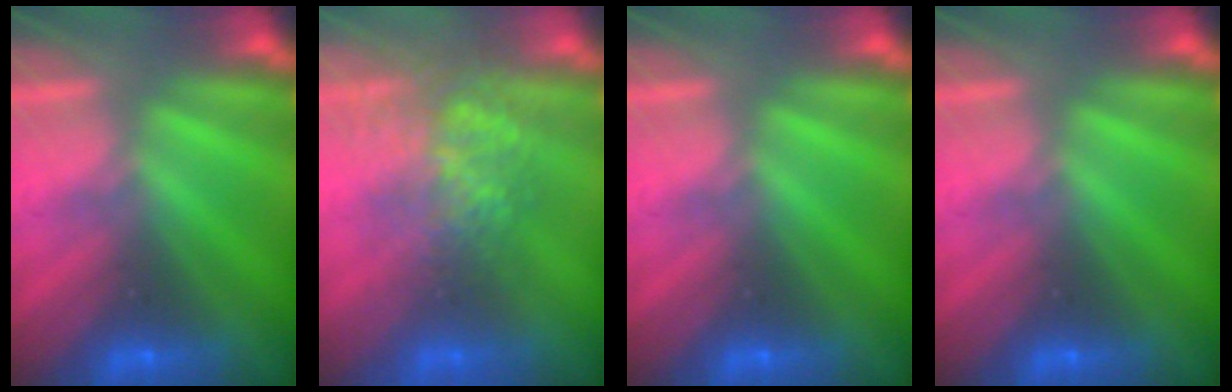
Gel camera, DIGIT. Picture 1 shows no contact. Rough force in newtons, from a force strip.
{"total": 3.7}
{"total": 0.0}
{"total": 0.0}